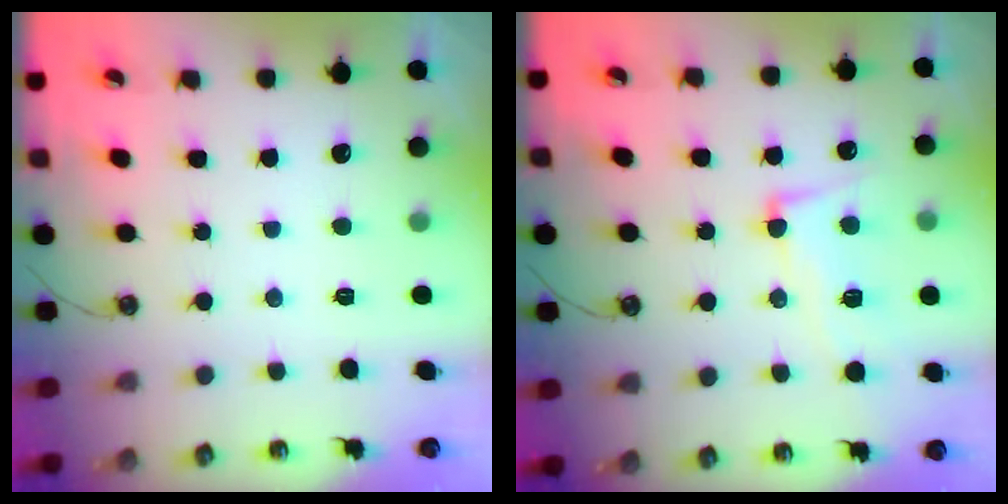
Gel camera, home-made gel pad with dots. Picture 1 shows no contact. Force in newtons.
{"total": 4.7, "press": 4.5, "slide": 1.5}